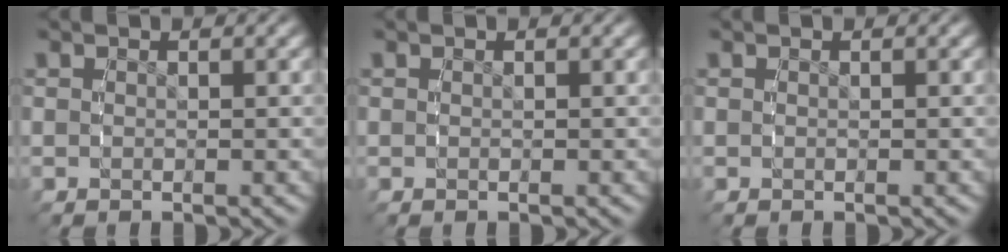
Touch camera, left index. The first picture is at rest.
{"total": 0.0}
{"total": 0.0}